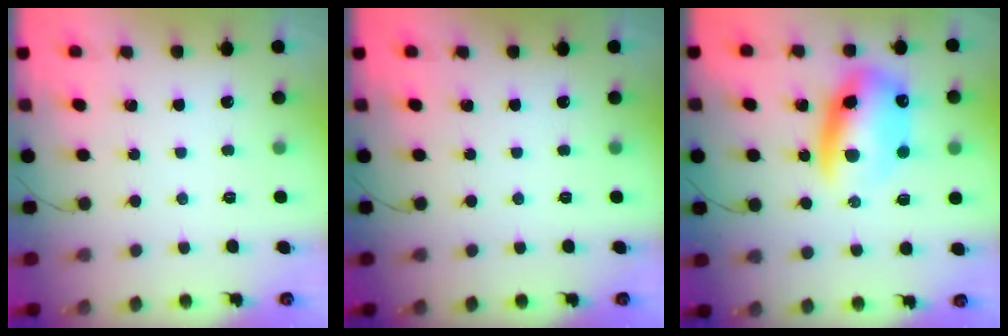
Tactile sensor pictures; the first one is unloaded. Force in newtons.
{"total": 0.0}
{"total": 15.3, "press": 14.7, "slide": 4.1}